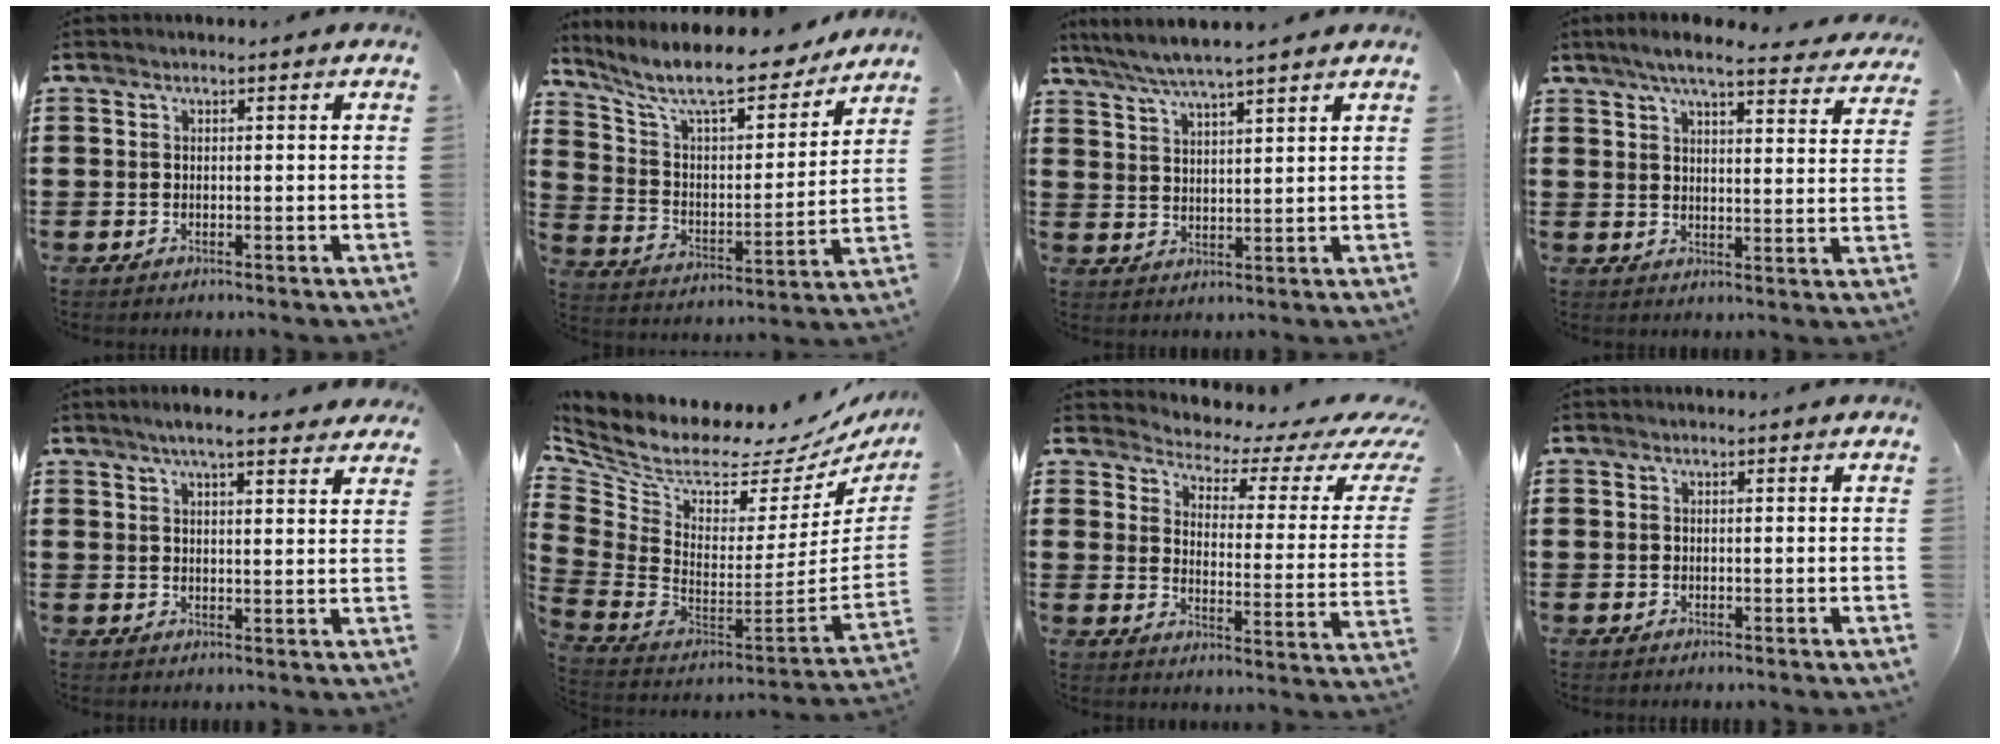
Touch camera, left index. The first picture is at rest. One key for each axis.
{"total": 10.8, "fx": 9.3, "fy": 1.6, "fz": 5.2, "tx": -0.132, "ty": -0.062, "tz": 0.157}
{"total": 4.9, "fx": 4.3, "fy": -0.1, "fz": 2.4, "tx": -0.060, "ty": -0.016, "tz": 0.074}
{"total": 5.9, "fx": 5.0, "fy": 0.3, "fz": 3.1, "tx": -0.069, "ty": -0.022, "tz": 0.084}
{"total": 4.8, "fx": 3.9, "fy": 0.4, "fz": 2.7, "tx": -0.061, "ty": -0.005, "tz": 0.070}
{"total": 6.2, "fx": 4.9, "fy": 2.2, "fz": 3.0, "tx": -0.088, "ty": -0.068, "tz": 0.075}
{"total": 3.0, "fx": 2.4, "fy": 0.9, "fz": 1.5, "tx": -0.040, "ty": -0.032, "tz": 0.031}
{"total": 0.0}